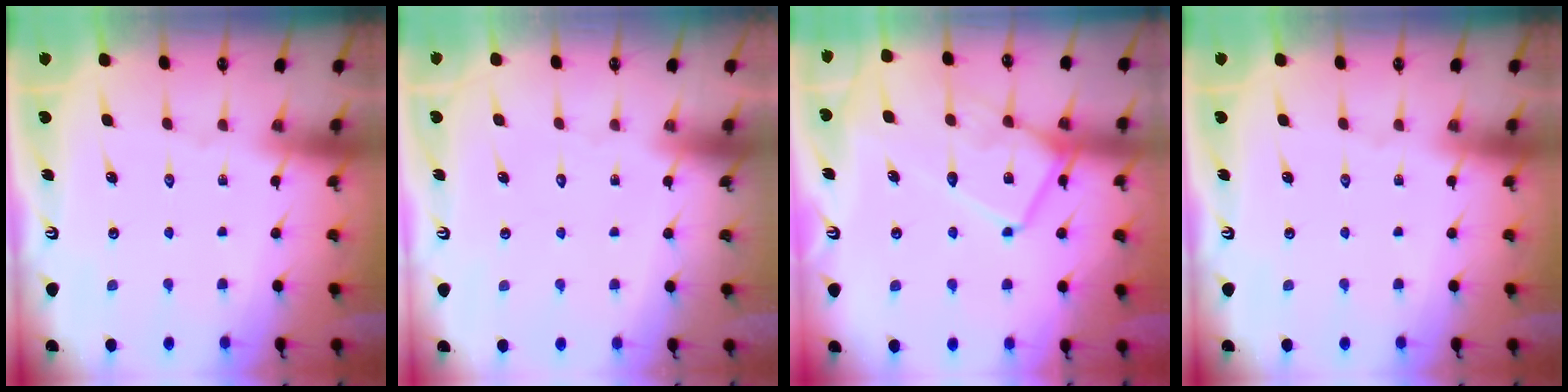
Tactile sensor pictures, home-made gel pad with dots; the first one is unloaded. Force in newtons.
{"total": 1.8, "press": 1.8, "slide": 0.1}
{"total": 14.1, "press": 14.0, "slide": 1.3}
{"total": 0.0}